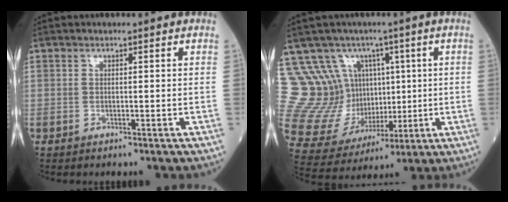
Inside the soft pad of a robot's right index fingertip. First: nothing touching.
{"total": 12.7, "force": [4.5, 11.2, 4.0], "torque": [-0.098, 0.052, 0.113]}